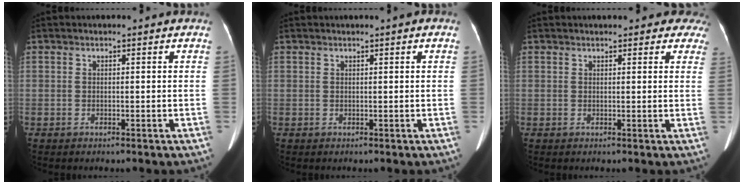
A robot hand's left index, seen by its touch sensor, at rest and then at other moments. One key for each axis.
{"total": 0.5, "fx": 0.2, "fy": -0.1, "fz": 0.5, "tx": -0.008, "ty": 0.002, "tz": 0.004}
{"total": 9.5, "fx": 8.2, "fy": 3.2, "fz": 3.6, "tx": -0.010, "ty": 0.003, "tz": 0.079}